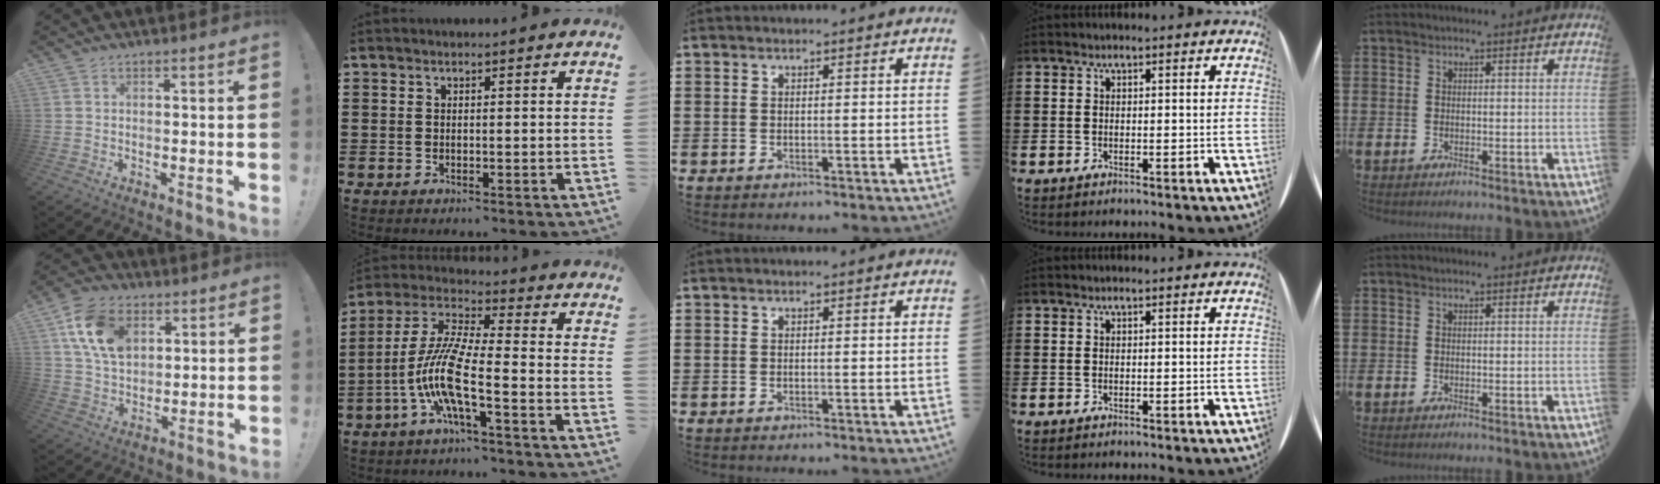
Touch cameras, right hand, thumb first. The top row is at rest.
{"thumb": {"total": 15.6, "force": [6.4, 10.9, 9.2], "torque": [-0.153, -0.014, 0.126]}, "index": {"total": 10.6, "force": [-4.6, 1.3, 9.4], "torque": [-0.232, -0.027, -0.099]}}